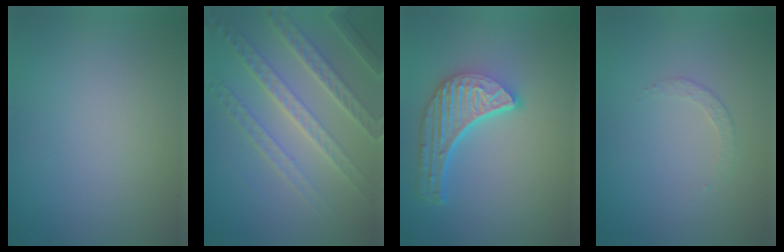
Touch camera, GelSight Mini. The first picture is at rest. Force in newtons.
{"total": 6.0, "press": 5.0, "slide": 3.3}
{"total": 5.7, "press": 4.2, "slide": 3.9}
{"total": 1.2, "press": 1.2, "slide": 0.3}